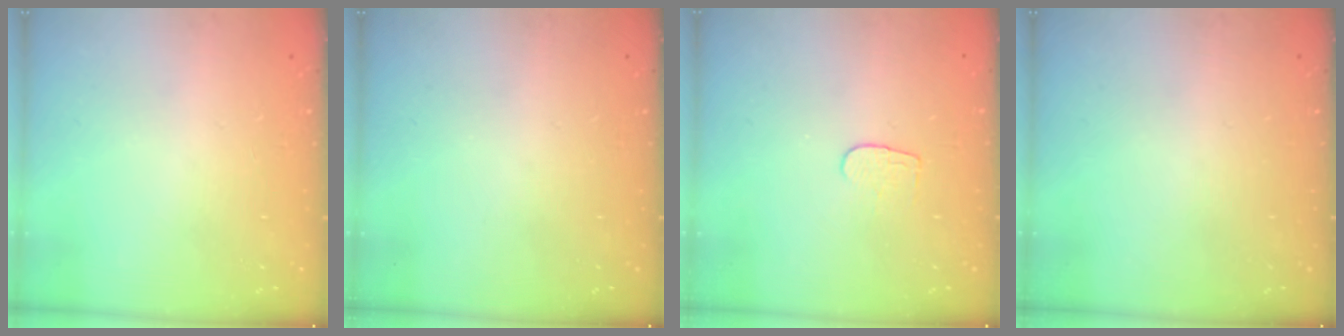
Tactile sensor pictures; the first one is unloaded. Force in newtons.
{"total": 0.0}
{"total": 4.6, "press": 4.6, "slide": 0.2}
{"total": 0.0}